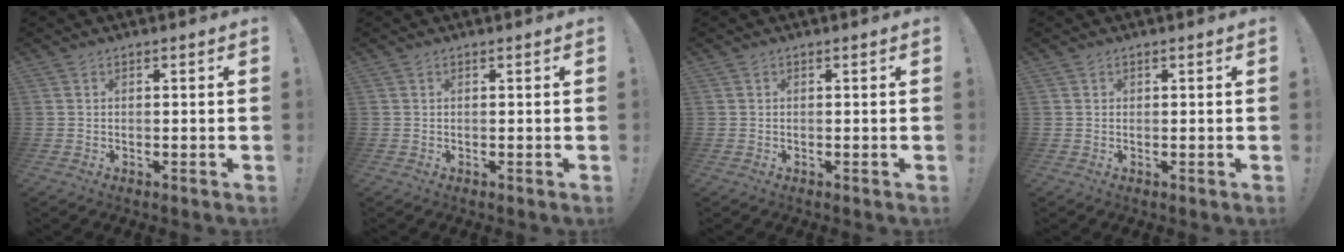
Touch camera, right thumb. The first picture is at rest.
{"total": 0.0}
{"total": 0.0}
{"total": 0.6, "force": [0.4, 0.5, -0.1], "torque": [0.005, 0.000, 0.007]}